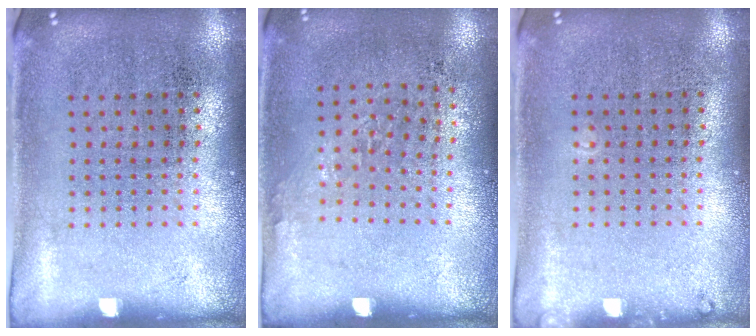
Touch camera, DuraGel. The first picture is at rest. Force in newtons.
{"total": 0.9, "press": 0.7, "slide": 0.7}
{"total": 0.7, "press": 0.7, "slide": 0.2}